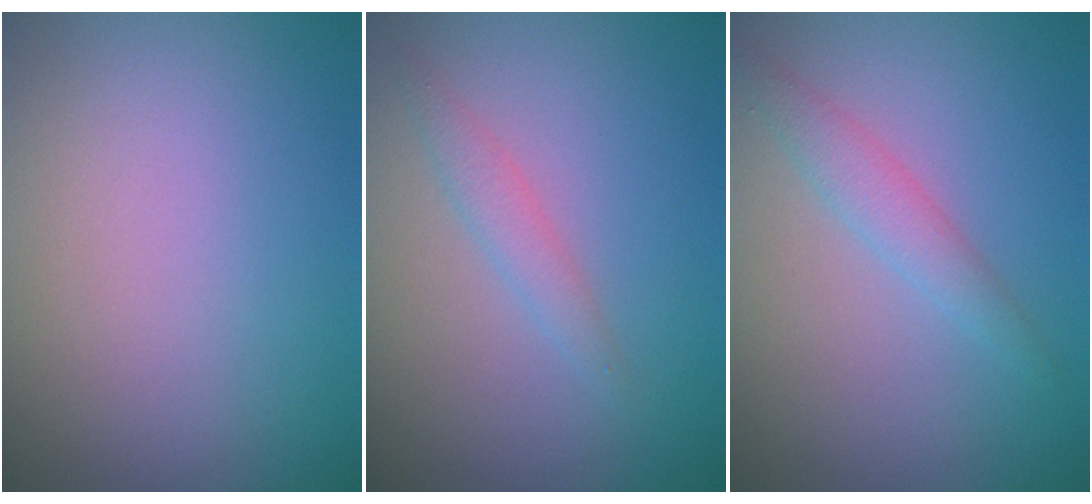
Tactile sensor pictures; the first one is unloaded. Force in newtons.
{"total": 1.4, "press": 1.4, "slide": 0.1}
{"total": 2.0, "press": 2.0, "slide": 0.0}